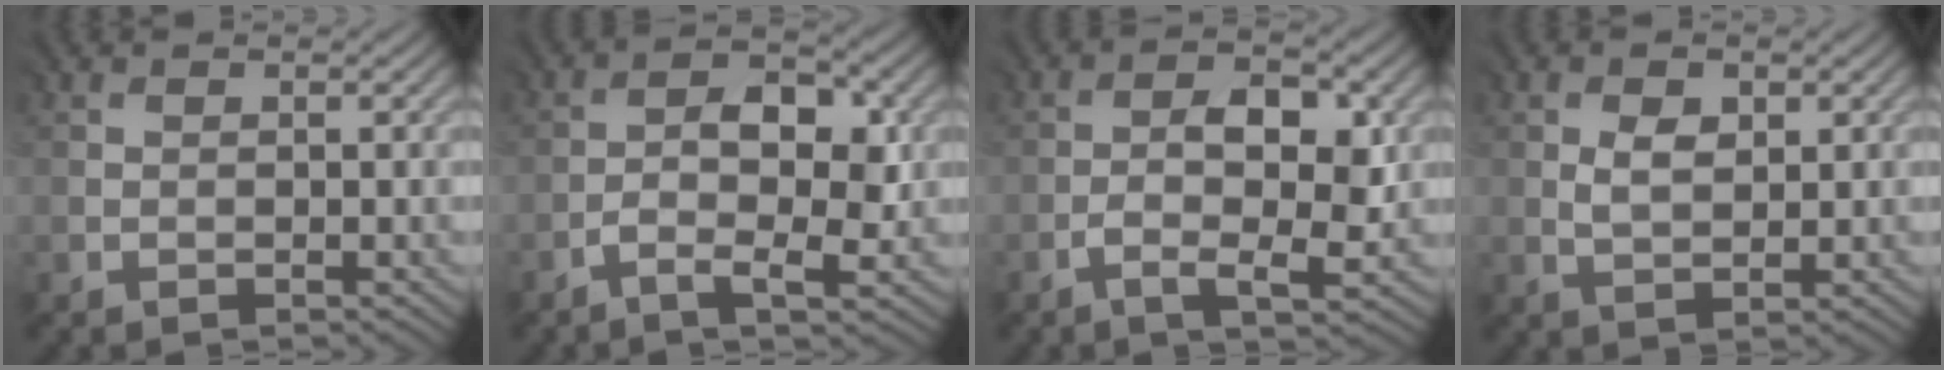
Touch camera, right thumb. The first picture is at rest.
{"total": 5.2, "force": [-1.3, 2.1, 4.6], "torque": [-0.076, 0.009, -0.027]}
{"total": 5.7, "force": [-0.9, 2.2, 5.2], "torque": [-0.089, 0.004, -0.017]}
{"total": 2.2, "force": [0.9, 1.3, 1.5], "torque": [-0.035, -0.002, 0.020]}